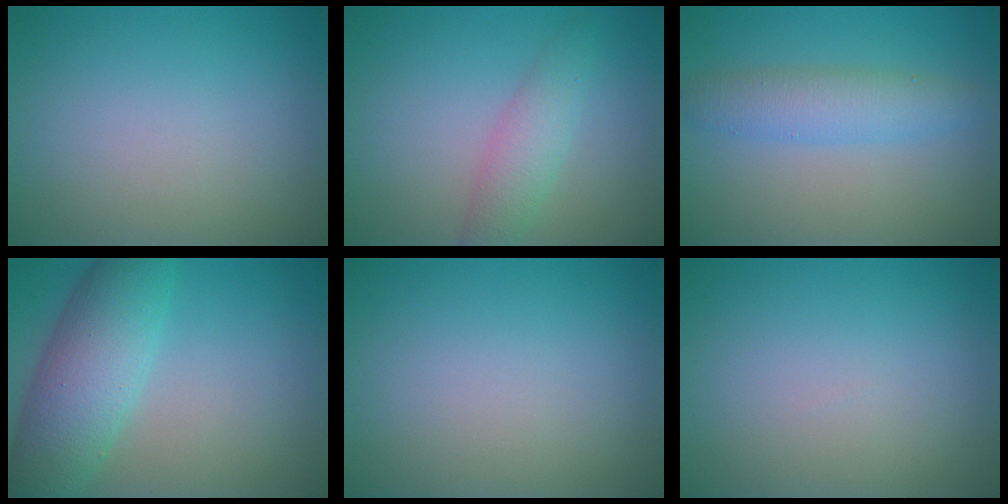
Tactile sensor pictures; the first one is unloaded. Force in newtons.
{"total": 2.9, "press": 2.9, "slide": 0.0}
{"total": 3.5, "press": 3.5, "slide": 0.0}
{"total": 7.3, "press": 7.3, "slide": 0.3}
{"total": 0.0}
{"total": 0.0}